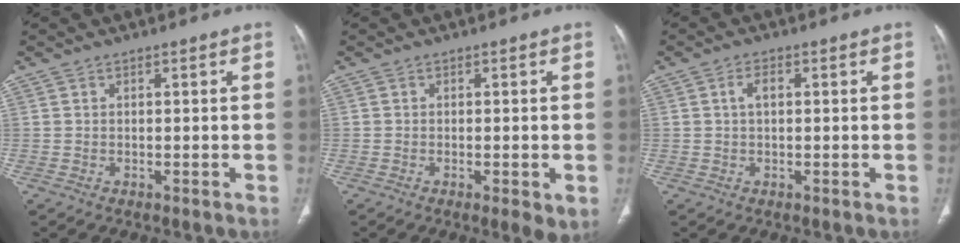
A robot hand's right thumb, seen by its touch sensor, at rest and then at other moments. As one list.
[{"total": 4.0, "force": [-1.0, 1.1, 3.7], "torque": [-0.057, -0.012, -0.015]}, {"total": 2.4, "force": [0.4, 1.3, 2.0], "torque": [-0.037, 0.009, 0.006]}]